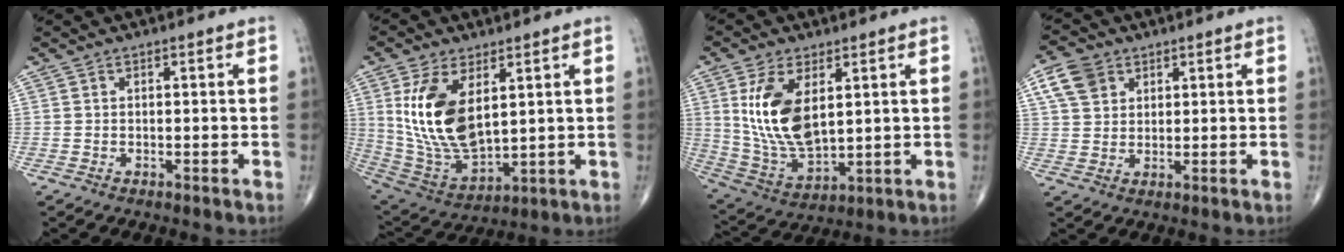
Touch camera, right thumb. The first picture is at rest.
{"total": 16.5, "force": [4.5, 8.5, 13.4], "torque": [-0.251, -0.024, 0.107]}
{"total": 14.4, "force": [3.8, 7.4, 11.8], "torque": [-0.225, -0.023, 0.091]}
{"total": 6.5, "force": [3.0, 4.9, 3.0], "torque": [-0.040, -0.002, 0.057]}